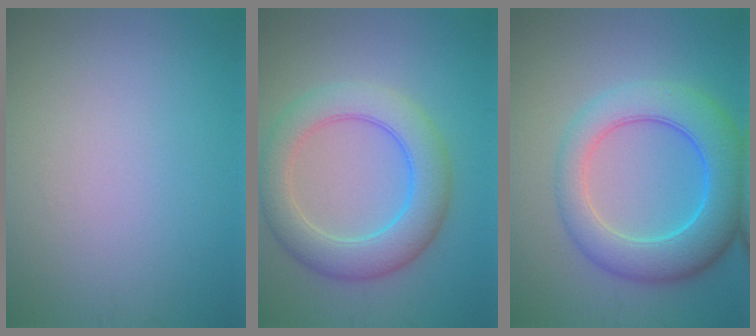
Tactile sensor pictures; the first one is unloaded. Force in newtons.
{"total": 6.3, "press": 6.3, "slide": 0.1}
{"total": 7.6, "press": 7.6, "slide": 0.3}